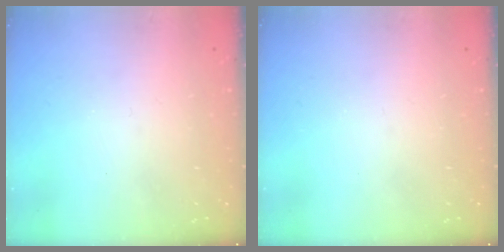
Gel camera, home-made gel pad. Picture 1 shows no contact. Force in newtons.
{"total": 0.0}